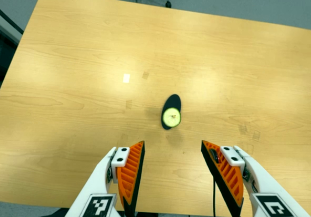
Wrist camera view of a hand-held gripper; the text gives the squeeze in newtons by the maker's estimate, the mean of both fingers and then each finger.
{"total": 0.0}